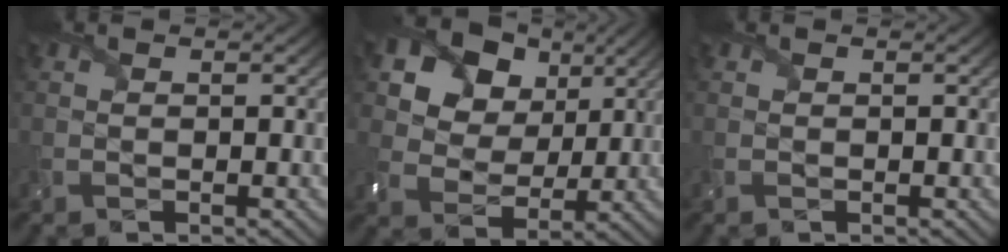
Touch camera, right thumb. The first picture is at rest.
{"total": 14.0, "force": [7.0, 10.2, 6.6], "torque": [-0.171, 0.024, 0.132]}
{"total": 0.0}